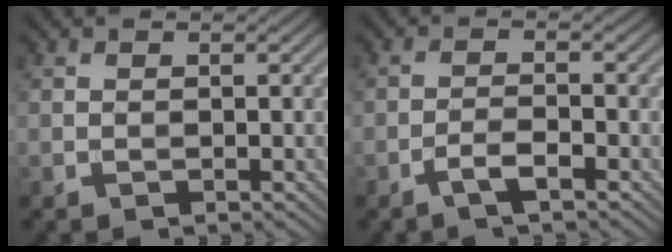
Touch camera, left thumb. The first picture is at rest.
{"total": 2.6, "force": [-1.8, 0.5, 1.9], "torque": [-0.038, 0.005, -0.038]}